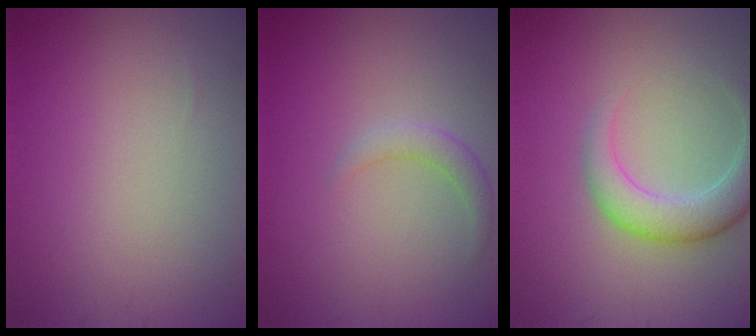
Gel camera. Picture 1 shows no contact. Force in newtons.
{"total": 1.6, "press": 1.6, "slide": 0.1}
{"total": 4.0, "press": 4.0, "slide": 0.3}